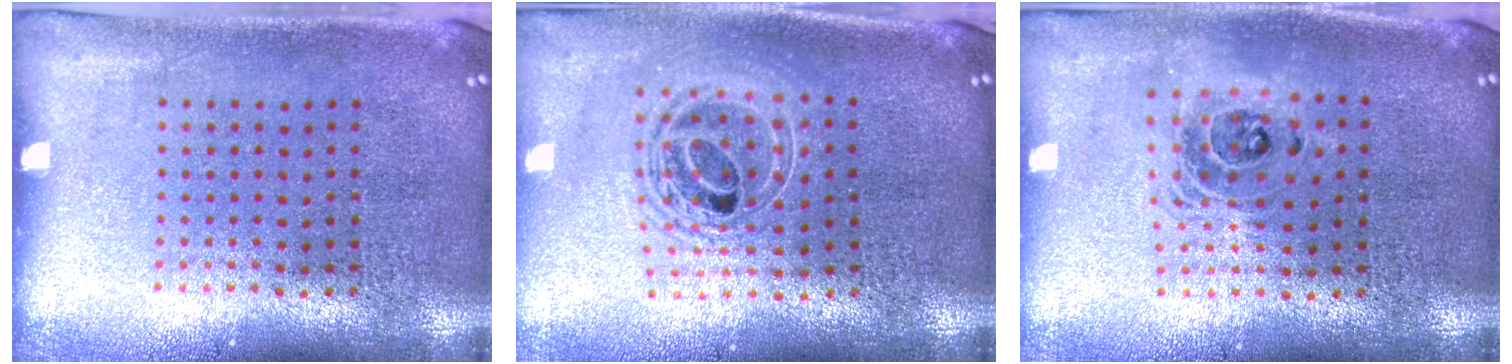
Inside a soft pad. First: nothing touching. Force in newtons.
{"total": 2.0, "press": 1.5, "slide": 1.3}
{"total": 1.5, "press": 1.2, "slide": 0.9}